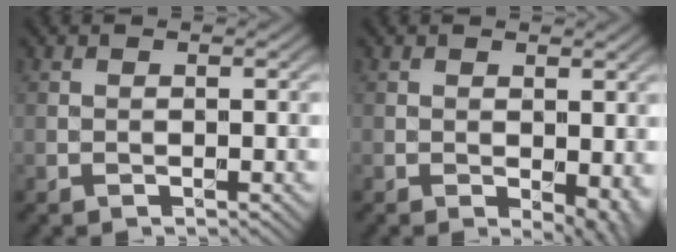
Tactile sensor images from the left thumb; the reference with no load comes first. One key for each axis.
{"total": 3.8, "fx": -0.8, "fy": 1.9, "fz": 3.2, "tx": -0.038, "ty": -0.011, "tz": -0.007}